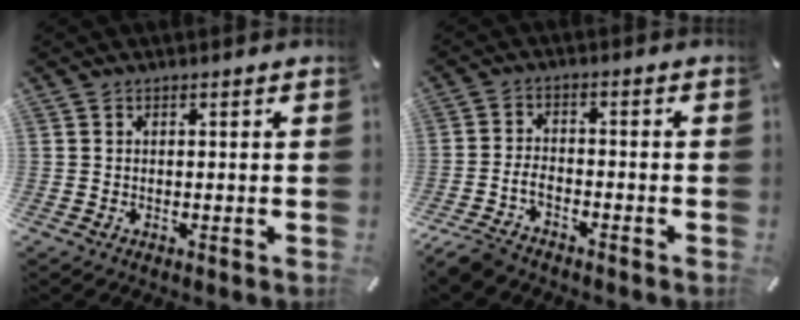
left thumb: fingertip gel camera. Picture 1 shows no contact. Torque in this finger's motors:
{"motor_torque": [0.18, 1.94, 0.48, 0.48, 0.15]}